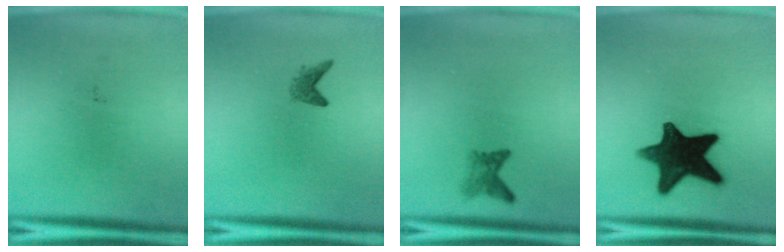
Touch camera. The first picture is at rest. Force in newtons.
{"total": 1.4}
{"total": 1.9}
{"total": 14.7}